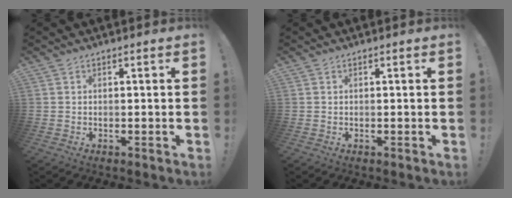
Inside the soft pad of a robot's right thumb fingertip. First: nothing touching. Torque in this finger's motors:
{"motor_torque": [0.00, 0.00, -0.01, 0.01, 0.08]}